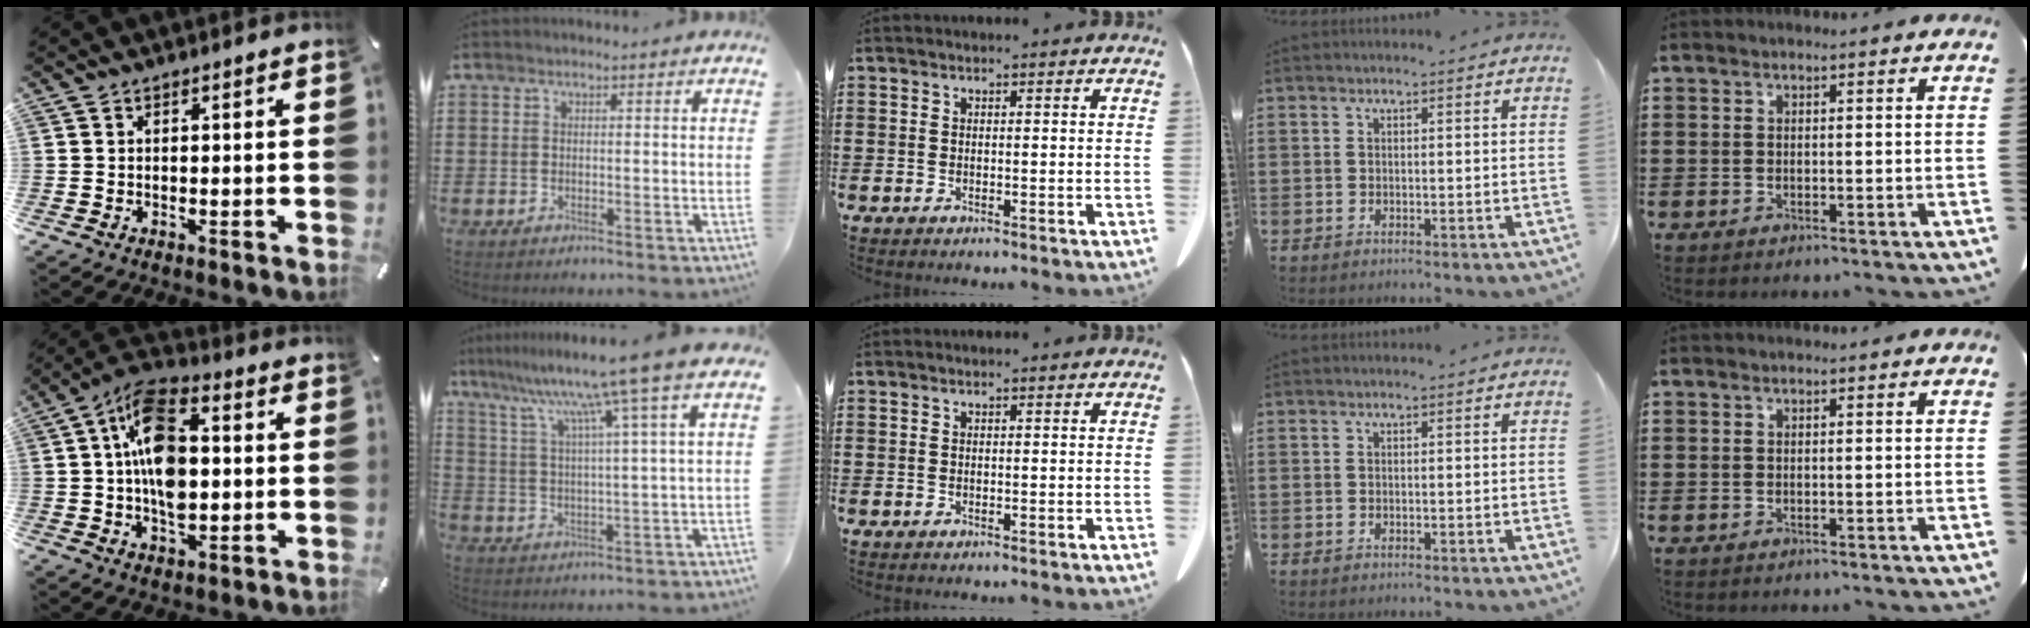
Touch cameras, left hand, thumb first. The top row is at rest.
{"thumb": {"total": 14.6, "force": [0.8, 9.1, 11.4], "torque": [-0.215, 0.006, 0.014]}, "index": {"total": 10.7, "force": [7.5, -2.2, 7.2], "torque": [-0.168, -0.040, 0.113]}}